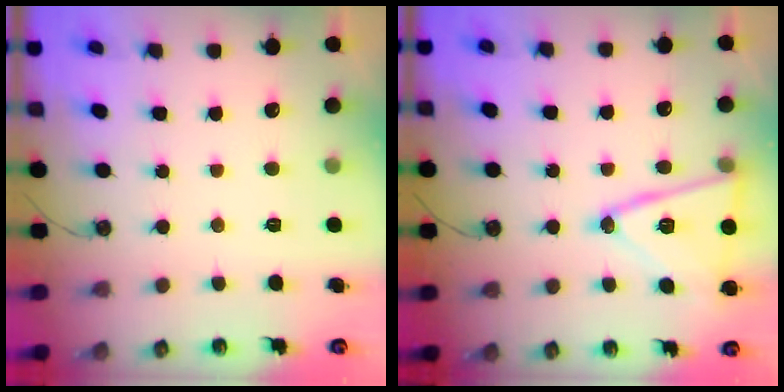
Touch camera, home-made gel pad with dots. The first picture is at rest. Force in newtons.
{"total": 14.9, "press": 14.6, "slide": 3.1}